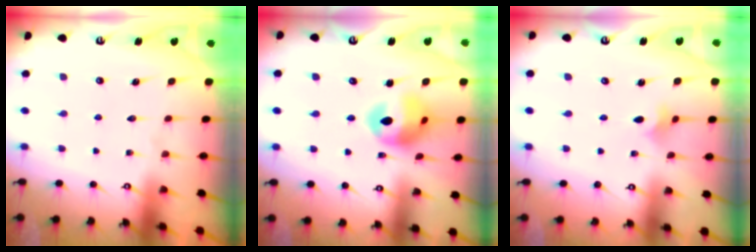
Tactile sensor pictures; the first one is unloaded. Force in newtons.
{"total": 12.4, "press": 12.4, "slide": 1.2}
{"total": 2.3, "press": 2.2, "slide": 0.5}